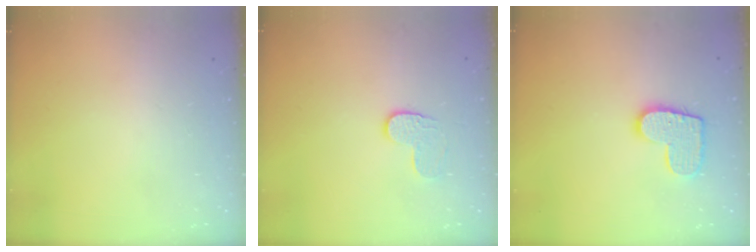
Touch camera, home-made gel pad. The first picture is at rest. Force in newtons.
{"total": 6.3, "press": 6.3, "slide": 0.4}
{"total": 11.2, "press": 11.2, "slide": 0.7}